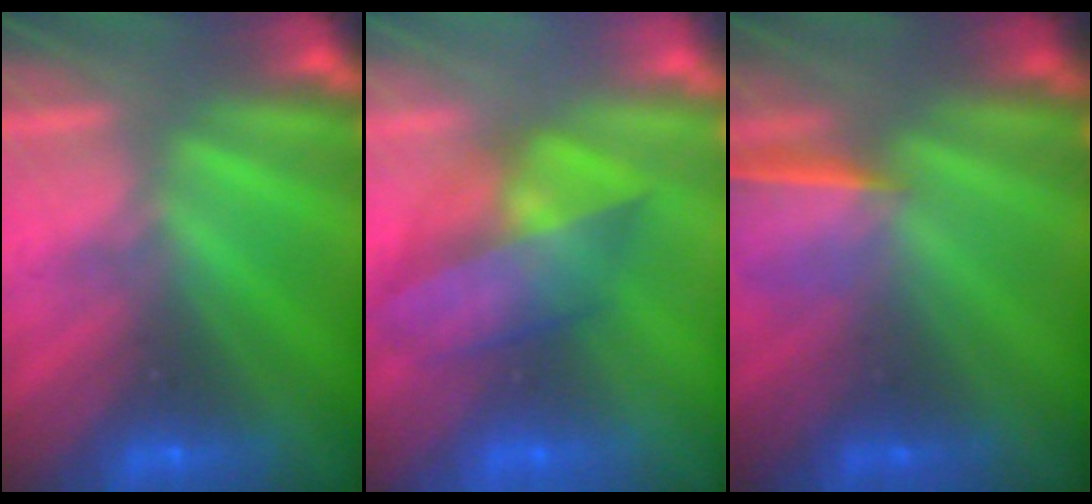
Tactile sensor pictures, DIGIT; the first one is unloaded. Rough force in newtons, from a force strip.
{"total": 3.9}
{"total": 1.6}